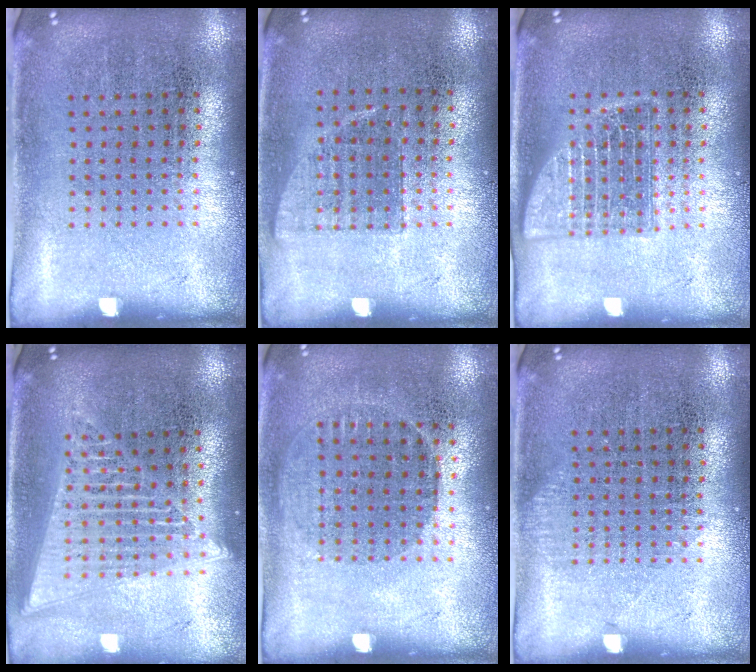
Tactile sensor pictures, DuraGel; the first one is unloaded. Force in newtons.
{"total": 0.7, "press": 0.6, "slide": 0.2}
{"total": 1.8, "press": 1.7, "slide": 0.3}
{"total": 1.9, "press": 1.7, "slide": 1.0}
{"total": 0.9, "press": 0.8, "slide": 0.4}
{"total": 0.8, "press": 0.7, "slide": 0.2}